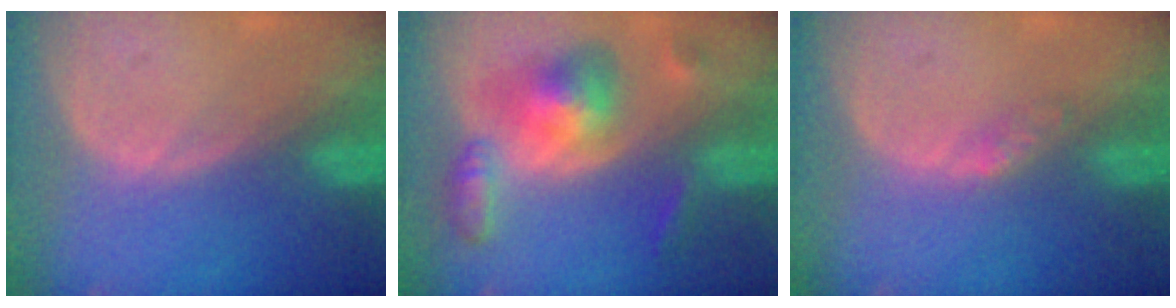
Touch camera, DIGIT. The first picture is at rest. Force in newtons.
{"total": 8.1, "press": 8.1, "slide": 0.6}
{"total": 1.4, "press": 1.4, "slide": 0.1}